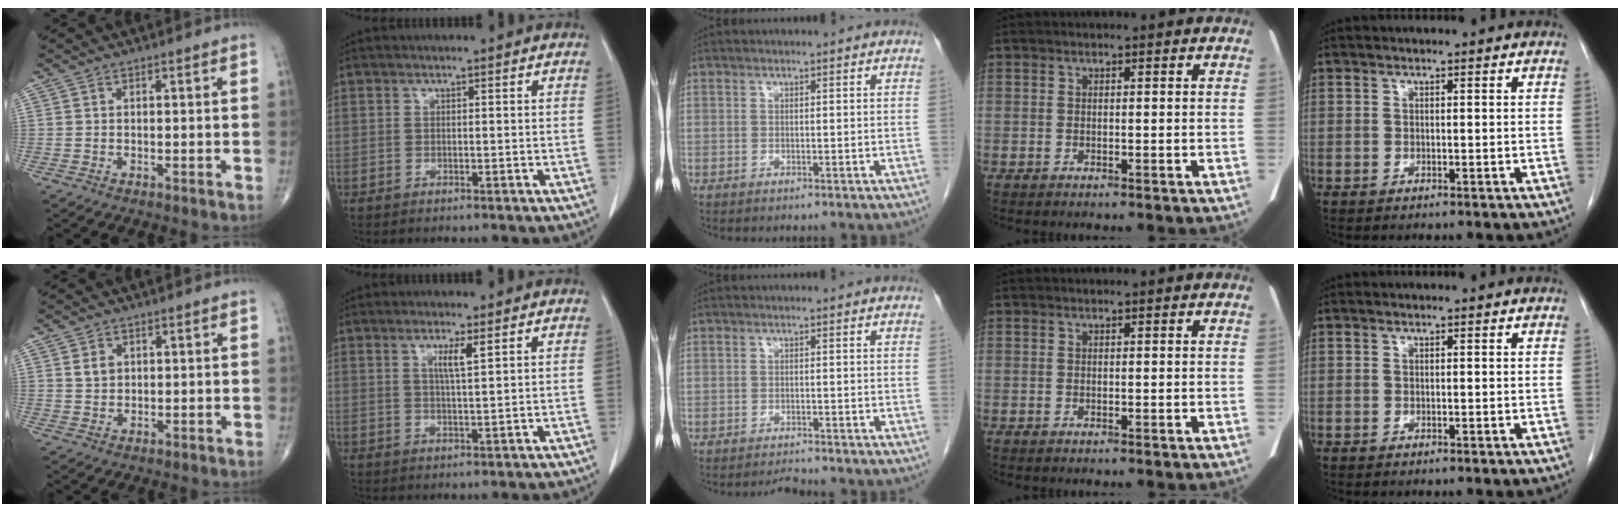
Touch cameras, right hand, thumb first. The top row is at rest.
{"thumb": {"total": 2.5, "force": [0.9, 1.9, 1.3], "torque": [-0.015, -0.005, 0.018]}, "index": {"total": 2.9, "force": [1.3, -0.1, 2.6], "torque": [-0.050, -0.003, 0.025]}, "middle": {"total": 1.4, "force": [-1.4, -0.3, 0.0], "torque": [-0.006, -0.012, -0.019]}}